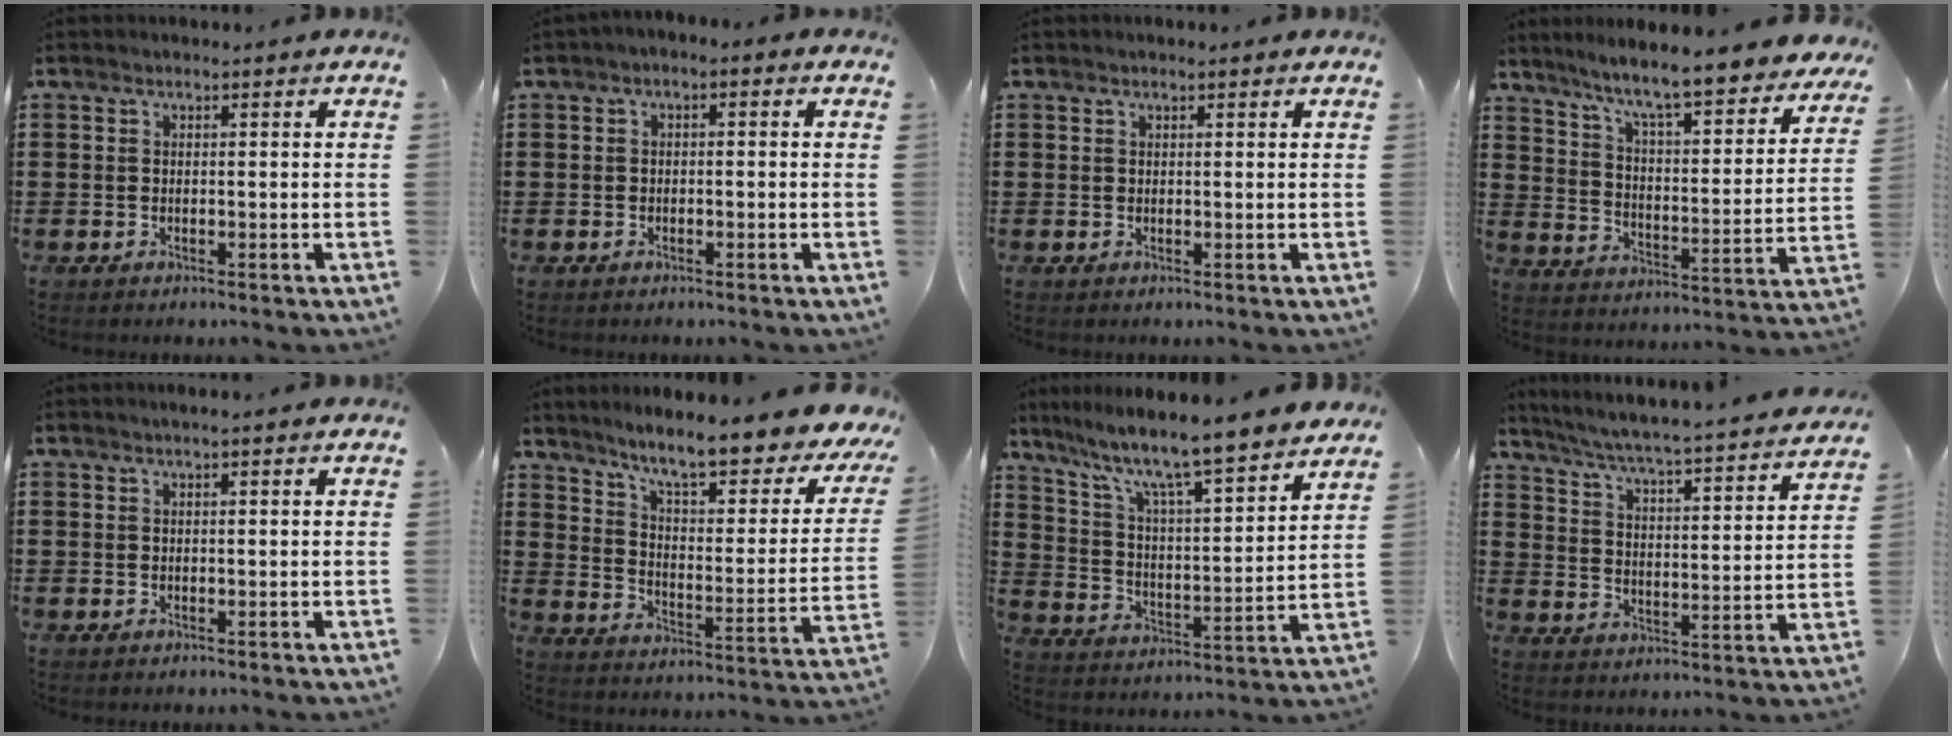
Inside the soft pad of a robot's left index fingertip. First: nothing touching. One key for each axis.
{"total": 1.2, "fx": -1.0, "fy": 0.4, "fz": 0.6, "tx": -0.012, "ty": 0.001, "tz": -0.021}
{"total": 0.6, "fx": 0.4, "fy": 0.0, "fz": 0.4, "tx": -0.008, "ty": 0.001, "tz": 0.008}
{"total": 7.8, "fx": 6.8, "fy": -0.2, "fz": 3.8, "tx": -0.102, "ty": -0.053, "tz": 0.109}
{"total": 0.6, "fx": 0.3, "fy": -0.1, "fz": 0.5, "tx": -0.007, "ty": -0.001, "tz": 0.006}
{"total": 9.0, "fx": 7.2, "fy": 0.1, "fz": 5.4, "tx": -0.117, "ty": -0.056, "tz": 0.113}
{"total": 8.3, "fx": 7.3, "fy": 0.1, "fz": 4.0, "tx": -0.108, "ty": -0.060, "tz": 0.118}
{"total": 4.4, "fx": 4.0, "fy": -0.6, "fz": 1.5, "tx": -0.053, "ty": -0.041, "tz": 0.057}